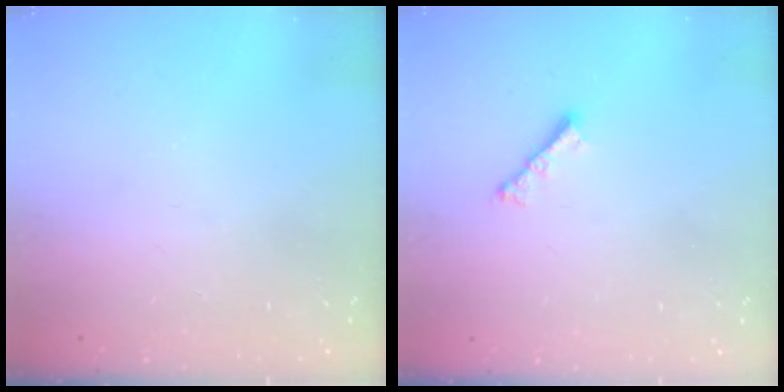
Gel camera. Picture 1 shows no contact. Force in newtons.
{"total": 2.8, "press": 2.7, "slide": 0.6}